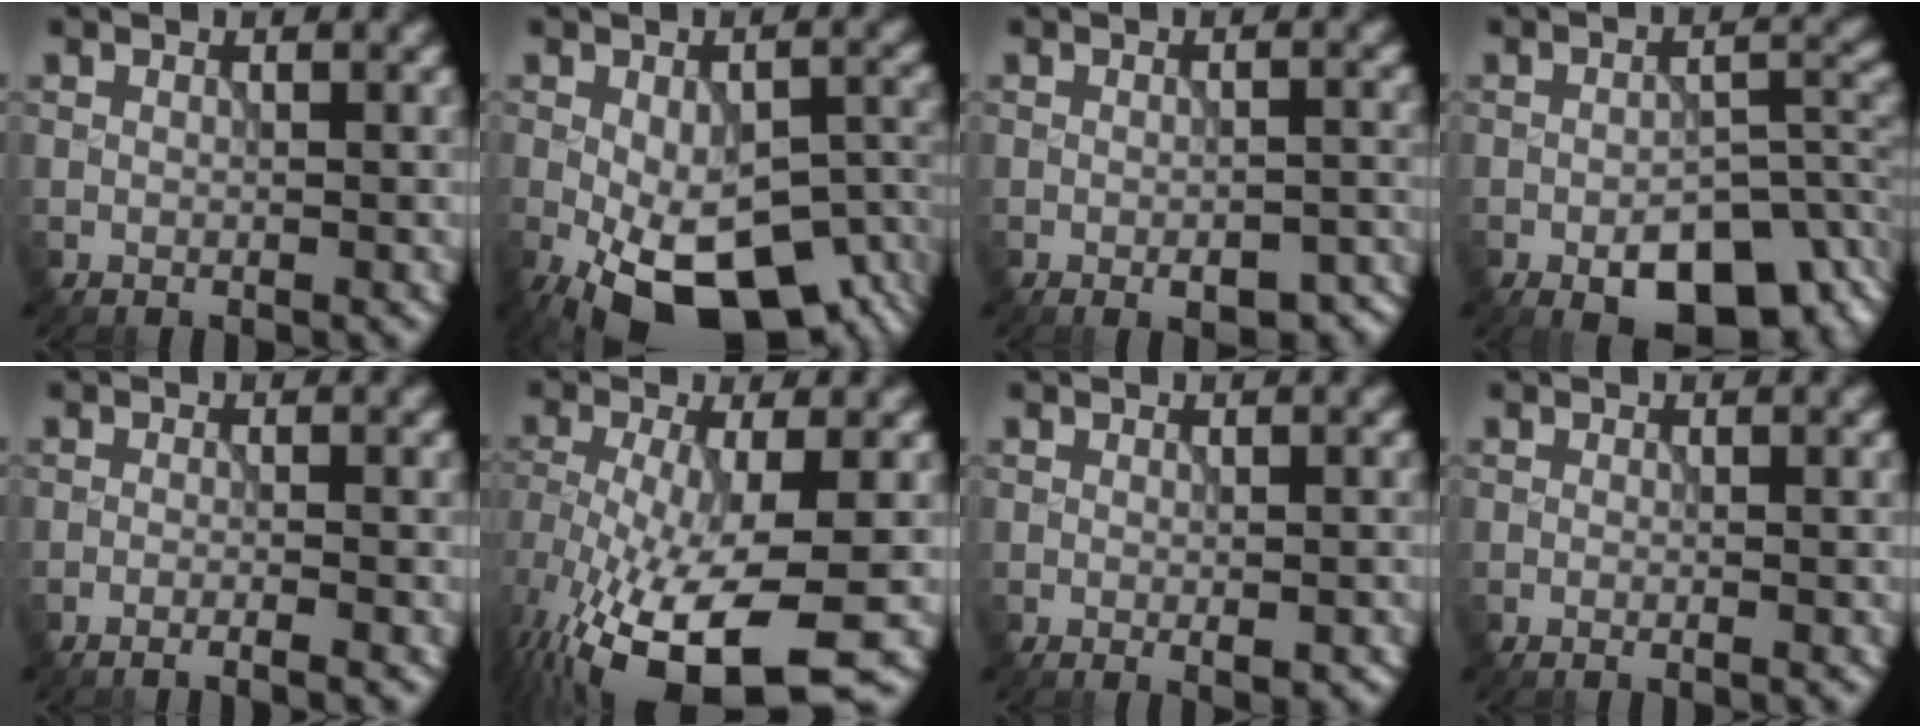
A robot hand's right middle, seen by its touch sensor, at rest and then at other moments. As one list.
[{"total": 14.5, "force": [-7.2, 6.9, 10.6], "torque": [-0.184, -0.046, -0.099]}, {"total": 4.4, "force": [-2.5, 1.8, 3.1], "torque": [-0.046, 0.001, -0.023]}, {"total": 8.6, "force": [-4.5, 3.6, 6.3], "torque": [-0.089, 0.001, -0.067]}, {"total": 1.9, "force": [-1.2, 0.3, 1.4], "torque": [-0.010, 0.002, -0.032]}, {"total": 12.7, "force": [-5.6, 4.5, 10.4], "torque": [-0.210, -0.041, -0.086]}, {"total": 1.4, "force": [-0.6, 0.4, 1.2], "torque": [-0.016, -0.005, -0.006]}, {"total": 0.7, "force": [-0.2, 0.2, 0.6], "torque": [-0.005, -0.006, -0.009]}]